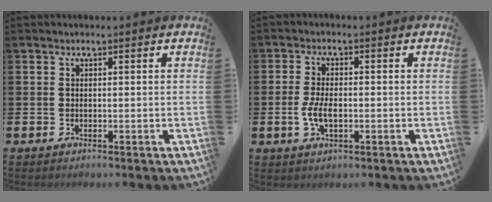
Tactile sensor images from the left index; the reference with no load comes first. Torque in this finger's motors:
{"motor_torque": [0.72, -0.05, 0.15, 0.13]}